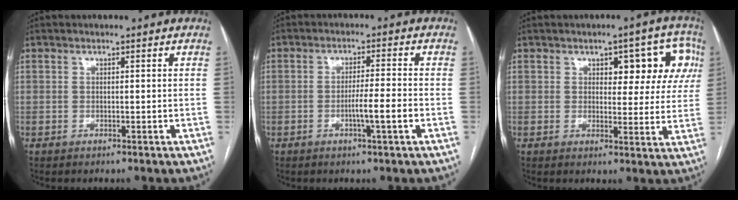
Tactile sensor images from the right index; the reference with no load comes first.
{"total": 4.8, "force": [-1.6, -0.3, 4.5], "torque": [-0.074, -0.004, -0.029]}
{"total": 9.2, "force": [3.3, 4.4, 7.3], "torque": [-0.062, 0.028, 0.036]}